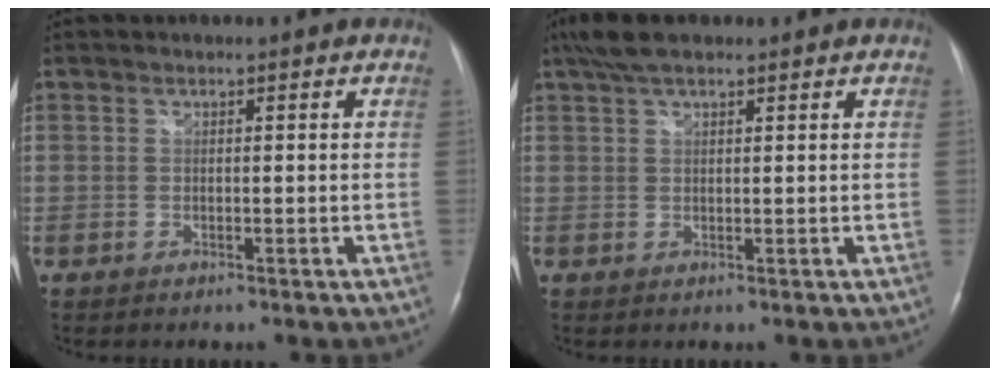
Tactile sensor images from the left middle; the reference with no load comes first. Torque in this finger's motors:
{"motor_torque": [0.49, -0.35, -0.02, 0.06]}